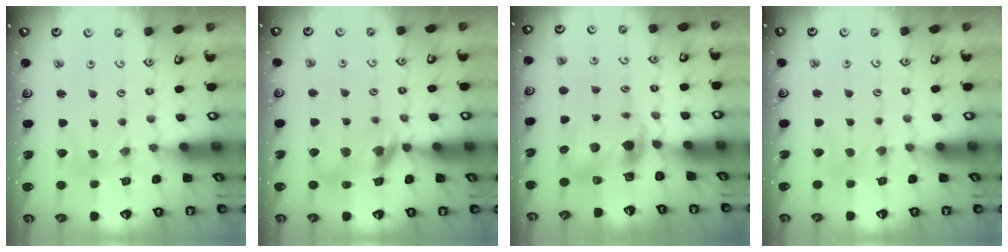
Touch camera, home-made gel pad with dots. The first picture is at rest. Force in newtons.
{"total": 11.5, "press": 11.4, "slide": 1.5}
{"total": 6.0, "press": 5.9, "slide": 0.9}
{"total": 1.2, "press": 1.1, "slide": 0.3}